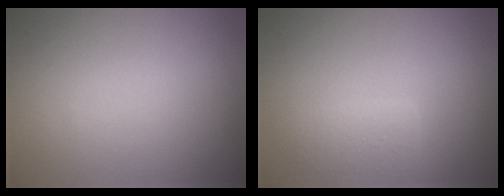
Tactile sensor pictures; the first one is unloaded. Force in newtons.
{"total": 2.6, "press": 2.6, "slide": 0.1}